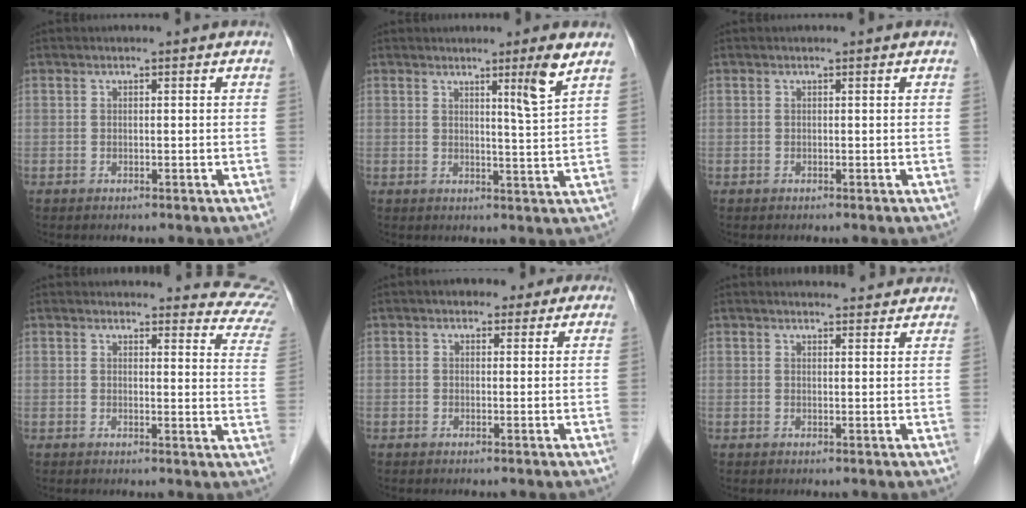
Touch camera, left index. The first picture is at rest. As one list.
[{"total": 4.7, "force": [2.8, -1.3, 3.5], "torque": [-0.052, -0.013, 0.049]}, {"total": 0.0}, {"total": 15.4, "force": [15.0, 2.6, 2.4], "torque": [0.011, -0.075, 0.127]}, {"total": 4.1, "force": [2.7, 2.6, 1.6], "torque": [-0.009, 0.023, 0.034]}, {"total": 8.0, "force": [7.5, 1.6, 2.0], "torque": [-0.015, 0.008, 0.078]}]